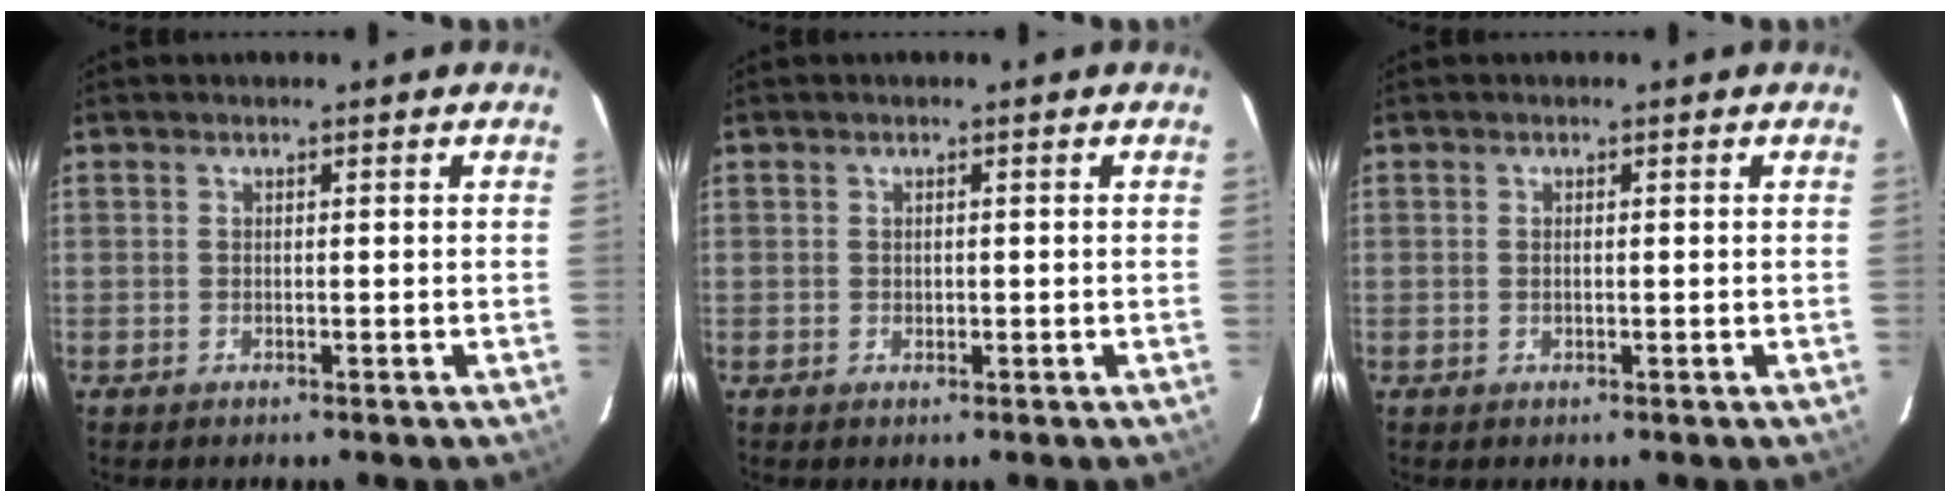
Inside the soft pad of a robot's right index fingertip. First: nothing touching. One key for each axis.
{"total": 0.7, "fx": 0.0, "fy": 0.6, "fz": 0.2, "tx": -0.001, "ty": 0.000, "tz": 0.002}
{"total": 0.8, "fx": 0.1, "fy": 0.4, "fz": 0.8, "tx": -0.014, "ty": 0.001, "tz": 0.001}